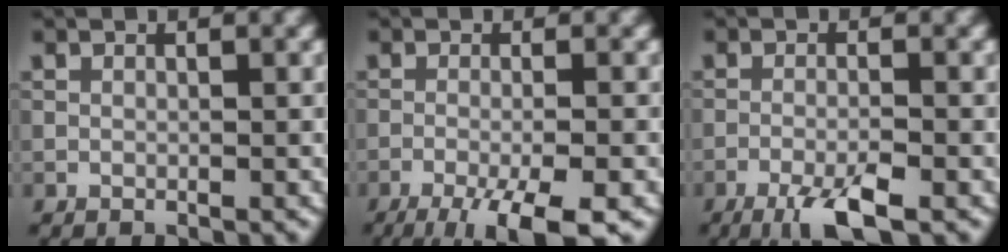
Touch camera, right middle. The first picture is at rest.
{"total": 7.7, "force": [-4.5, 1.9, 6.0], "torque": [-0.080, -0.013, -0.071]}
{"total": 4.2, "force": [-2.7, 0.7, 3.2], "torque": [-0.061, -0.001, -0.054]}